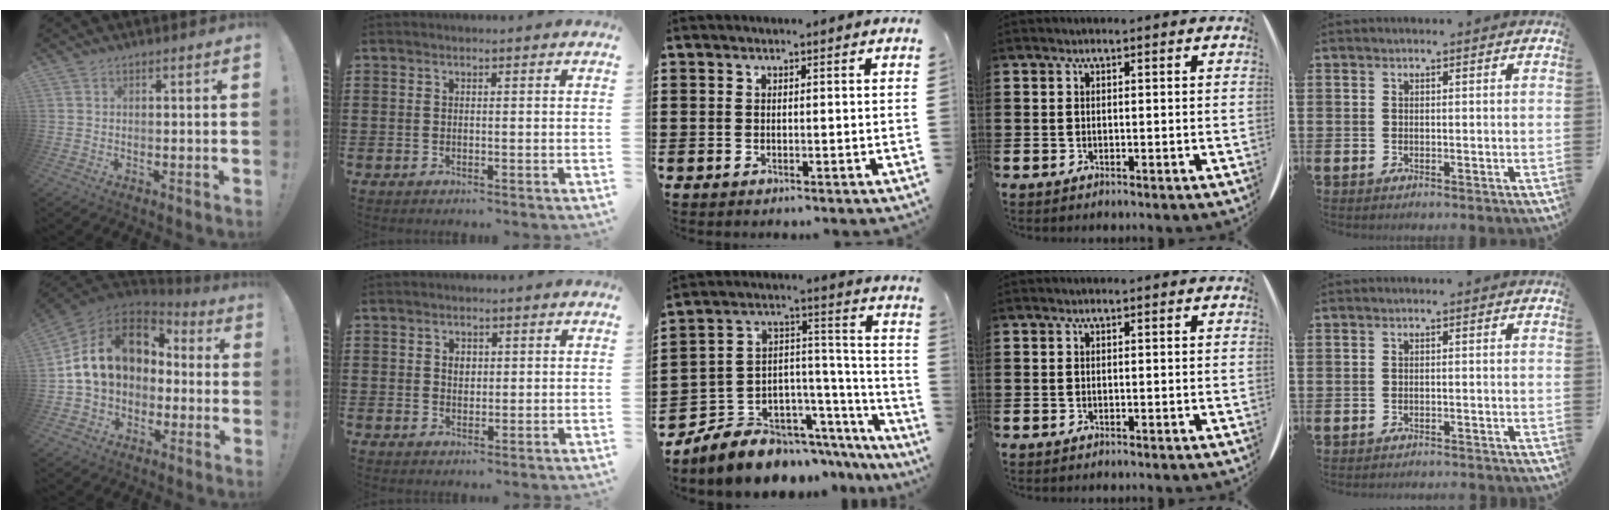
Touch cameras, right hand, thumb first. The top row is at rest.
{"thumb": {"total": 18.4, "force": [5.0, 12.7, 12.3], "torque": [-0.195, -0.004, 0.104]}, "index": {"total": 1.7, "force": [0.4, 1.3, 1.0], "torque": [-0.022, 0.008, 0.007]}, "middle": {"total": 7.3, "force": [-6.4, 3.6, 0.4], "torque": [-0.021, -0.005, -0.119]}, "little": {"total": 0.9, "force": [-0.9, -0.1, 0.0], "torque": [-0.001, 0.001, -0.019]}}